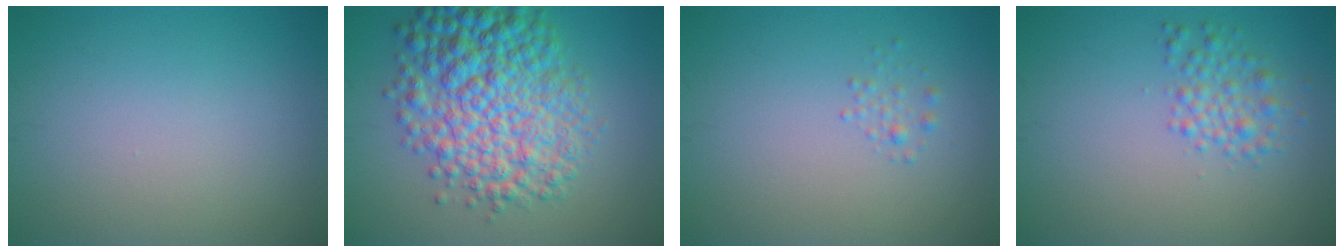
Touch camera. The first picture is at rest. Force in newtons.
{"total": 9.7, "press": 9.7, "slide": 0.1}
{"total": 0.9, "press": 0.9, "slide": 0.1}
{"total": 2.3, "press": 2.3, "slide": 0.1}